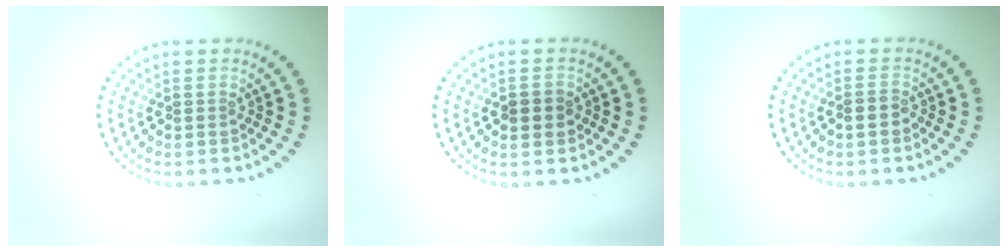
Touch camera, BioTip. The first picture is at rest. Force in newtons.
{"total": 1.5, "press": 1.5, "slide": 0.1}
{"total": 1.3, "press": 1.2, "slide": 0.5}